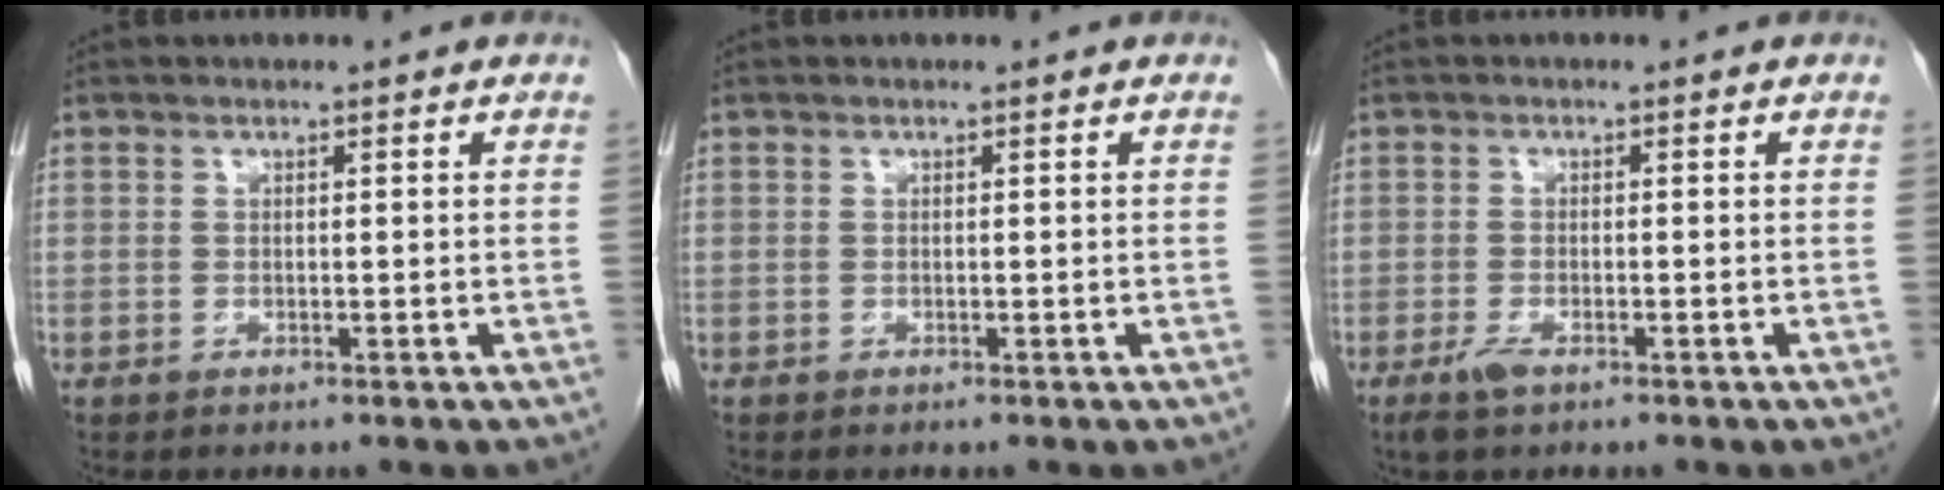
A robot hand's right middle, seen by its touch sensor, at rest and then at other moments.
{"total": 0.0}
{"total": 2.3, "force": [-1.5, 0.7, 1.7], "torque": [-0.040, -0.004, -0.027]}